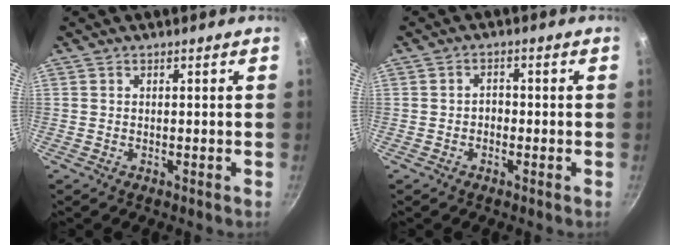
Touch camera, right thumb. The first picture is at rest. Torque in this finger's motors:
{"motor_torque": [-0.17, 0.02, 0.15, -0.24, -0.02]}